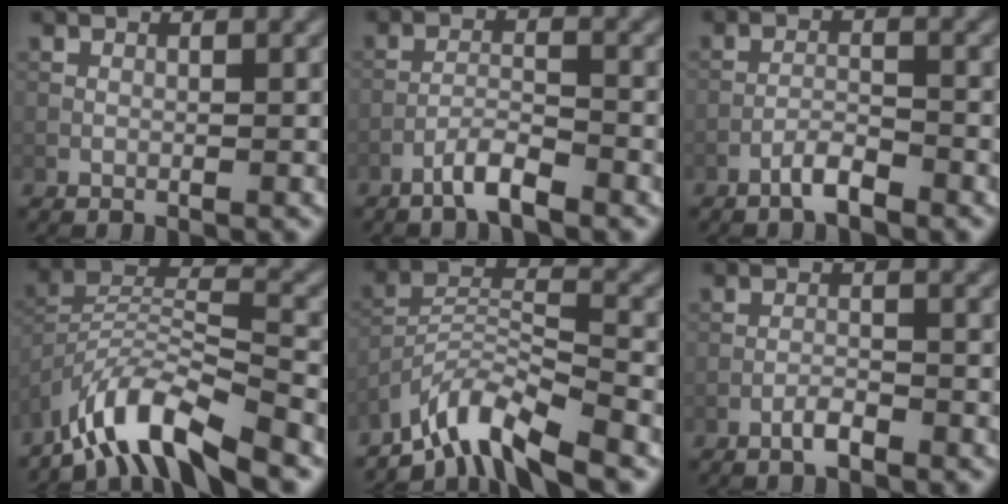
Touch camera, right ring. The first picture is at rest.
{"total": 2.9, "force": [-2.3, 0.3, 1.8], "torque": [-0.032, 0.007, -0.048]}
{"total": 2.2, "force": [-1.8, 0.3, 1.3], "torque": [-0.022, 0.008, -0.037]}
{"total": 8.6, "force": [-7.0, 1.8, 4.7], "torque": [-0.079, 0.000, -0.137]}
{"total": 7.0, "force": [-6.1, 1.1, 3.3], "torque": [-0.054, 0.000, -0.122]}
{"total": 1.6, "force": [-1.2, 0.3, 1.0], "torque": [-0.019, 0.004, -0.026]}